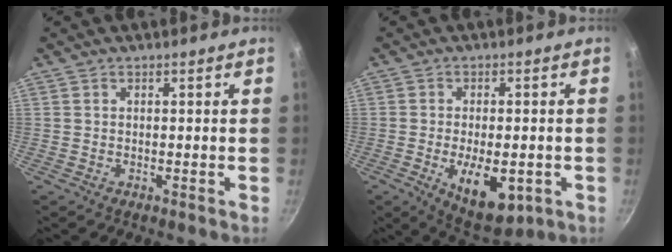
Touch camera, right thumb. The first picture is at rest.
{"total": 11.2, "force": [-3.1, 5.5, 9.2], "torque": [-0.112, -0.001, -0.031]}